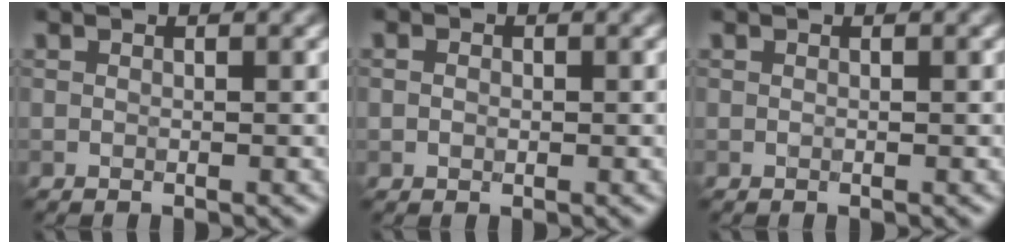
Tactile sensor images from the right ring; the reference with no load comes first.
{"total": 1.0, "force": [0.0, 0.8, 0.5], "torque": [-0.008, -0.001, -0.002]}
{"total": 0.0}